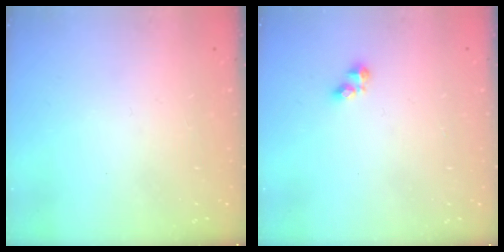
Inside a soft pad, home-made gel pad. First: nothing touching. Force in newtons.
{"total": 3.7, "press": 3.6, "slide": 0.6}